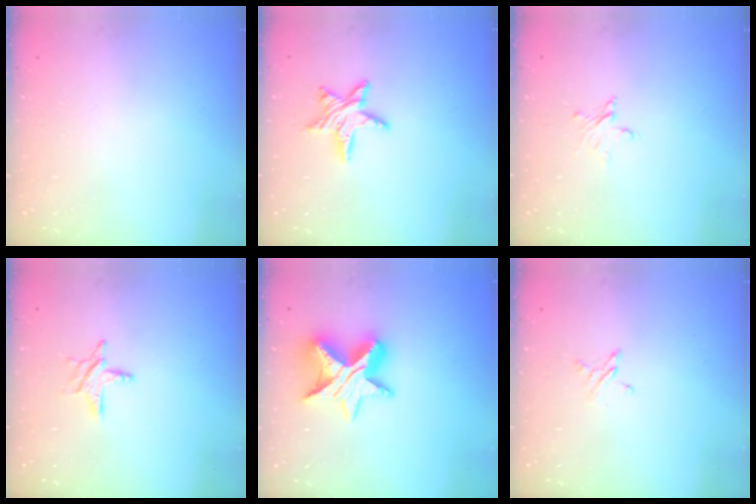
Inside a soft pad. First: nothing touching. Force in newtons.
{"total": 9.1, "press": 9.1, "slide": 0.5}
{"total": 2.9, "press": 2.9, "slide": 0.3}
{"total": 6.6, "press": 6.5, "slide": 0.4}
{"total": 12.9, "press": 12.9, "slide": 0.8}
{"total": 3.2, "press": 3.2, "slide": 0.4}